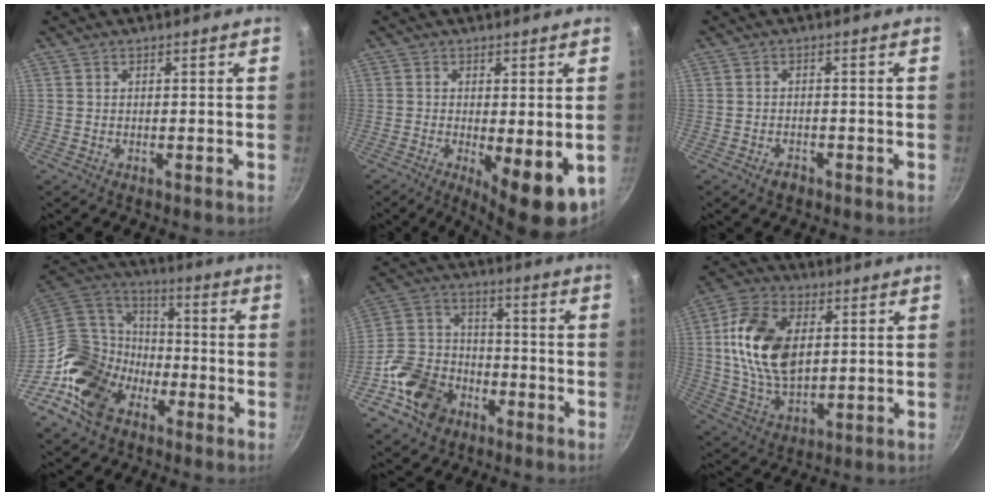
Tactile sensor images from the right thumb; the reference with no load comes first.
{"total": 10.0, "force": [-2.5, 3.3, 9.1], "torque": [-0.108, -0.010, -0.023]}
{"total": 2.2, "force": [-1.5, 1.3, 0.9], "torque": [-0.013, 0.016, -0.022]}
{"total": 17.3, "force": [-8.0, 12.6, 8.8], "torque": [-0.126, 0.062, -0.168]}
{"total": 14.1, "force": [-6.6, 10.5, 6.6], "torque": [-0.105, 0.048, -0.127]}
{"total": 16.9, "force": [2.9, 10.5, 12.9], "torque": [-0.225, -0.007, 0.053]}